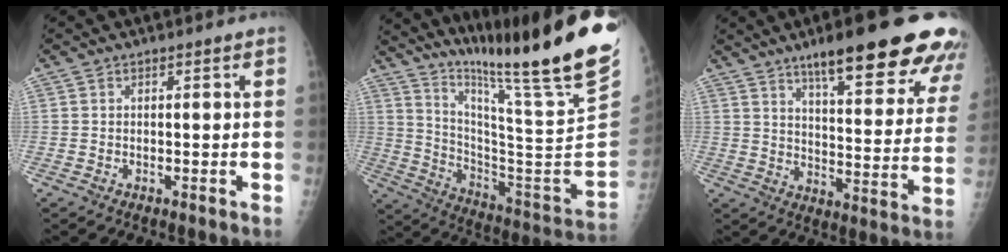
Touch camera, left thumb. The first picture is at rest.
{"total": 27.8, "force": [22.5, -1.0, 16.2], "torque": [-0.239, -0.170, 0.345]}
{"total": 23.6, "force": [15.7, 5.0, 16.9], "torque": [-0.196, -0.061, 0.218]}